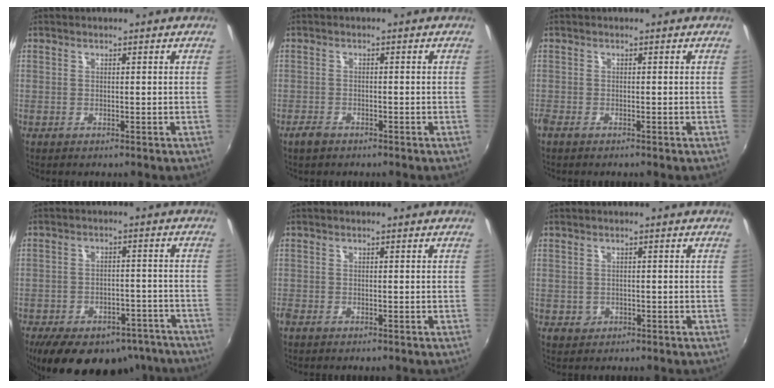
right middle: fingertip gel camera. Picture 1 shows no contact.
{"total": 2.3, "force": [-1.8, 1.1, 0.9], "torque": [-0.025, -0.004, -0.035]}
{"total": 1.6, "force": [-1.3, 0.5, 0.7], "torque": [-0.017, -0.009, -0.026]}
{"total": 20.9, "force": [-15.8, 10.1, 9.2], "torque": [-0.180, 0.001, -0.194]}
{"total": 1.4, "force": [-1.1, 0.6, 0.5], "torque": [-0.014, -0.007, -0.023]}
{"total": 2.0, "force": [-0.5, 1.9, 0.5], "torque": [-0.011, -0.004, -0.004]}